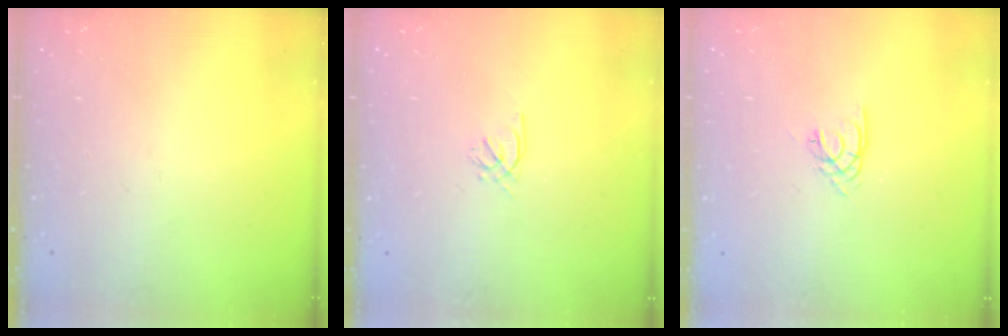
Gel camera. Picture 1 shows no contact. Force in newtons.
{"total": 0.9, "press": 0.8, "slide": 0.4}
{"total": 1.4, "press": 1.3, "slide": 0.3}